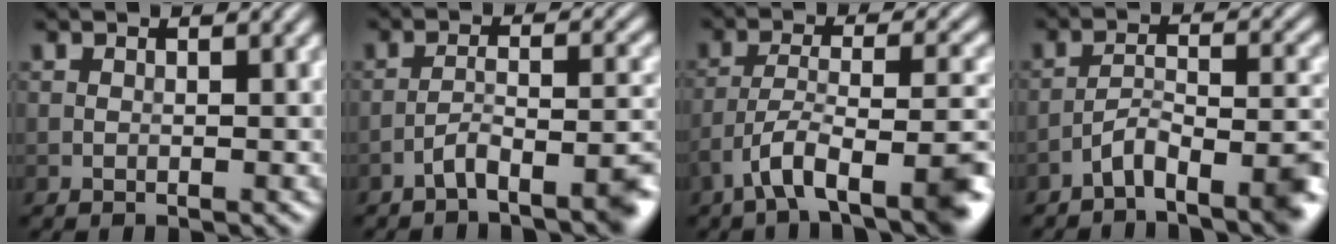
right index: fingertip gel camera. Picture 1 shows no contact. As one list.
[{"total": 4.6, "force": [-3.2, 0.8, 3.2], "torque": [-0.049, 0.009, -0.059]}, {"total": 8.8, "force": [-5.2, 2.8, 6.5], "torque": [-0.104, 0.002, -0.090]}, {"total": 5.4, "force": [-4.0, 1.2, 3.5], "torque": [-0.053, 0.005, -0.071]}]